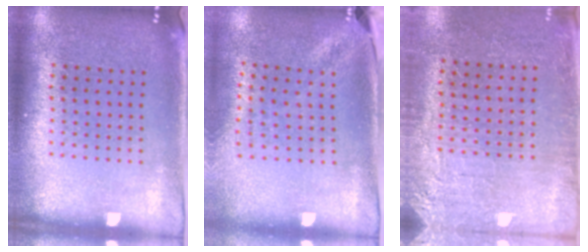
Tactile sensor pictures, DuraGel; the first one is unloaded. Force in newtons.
{"total": 1.8, "press": 1.4, "slide": 1.2}
{"total": 2.9, "press": 2.8, "slide": 0.5}